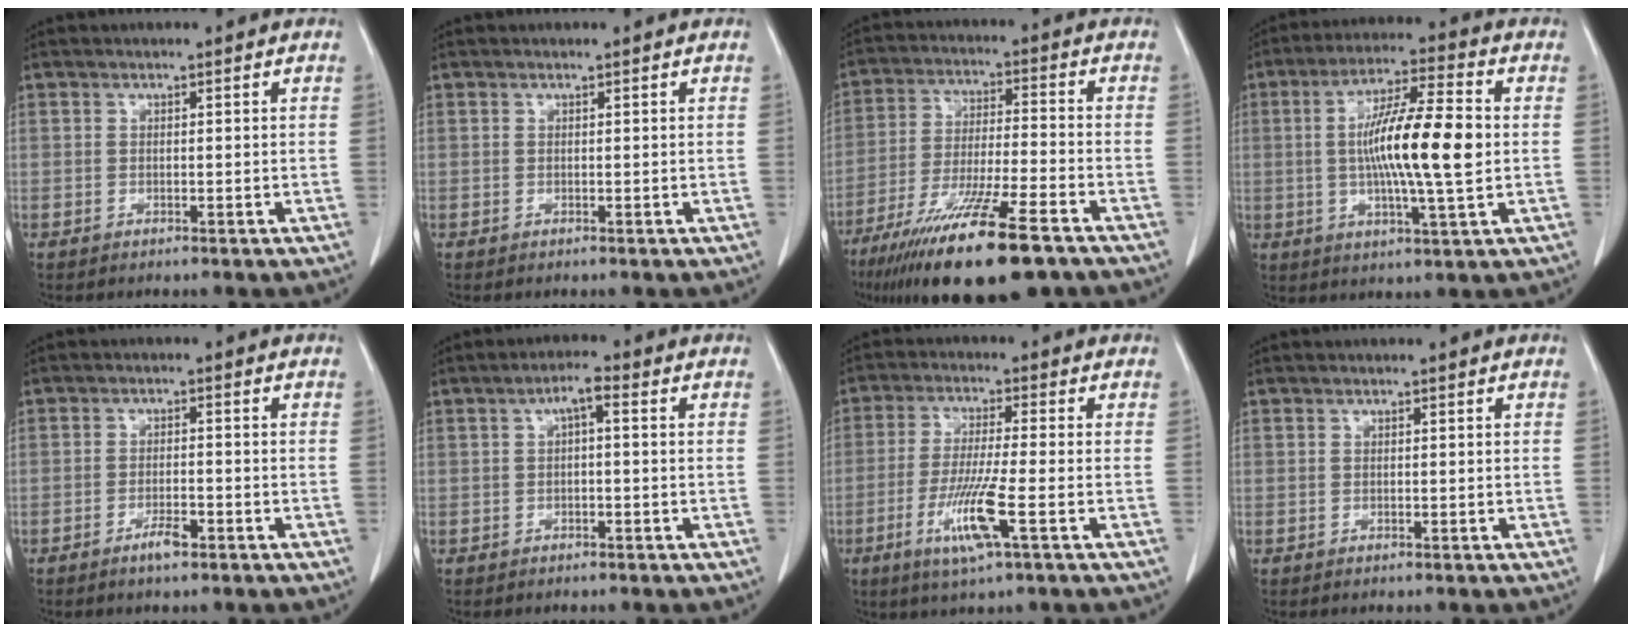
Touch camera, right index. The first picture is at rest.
{"total": 0.0}
{"total": 18.3, "force": [-12.3, 1.9, 13.4], "torque": [-0.229, -0.049, -0.210]}
{"total": 13.9, "force": [0.1, 1.2, 13.9], "torque": [-0.247, 0.003, -0.001]}
{"total": 2.7, "force": [-1.8, 0.5, 2.0], "torque": [-0.037, 0.001, -0.027]}
{"total": 2.9, "force": [0.6, 0.7, 2.8], "torque": [-0.048, 0.013, 0.008]}
{"total": 8.6, "force": [-3.3, -0.3, 7.9], "torque": [-0.161, -0.020, -0.062]}
{"total": 0.0}